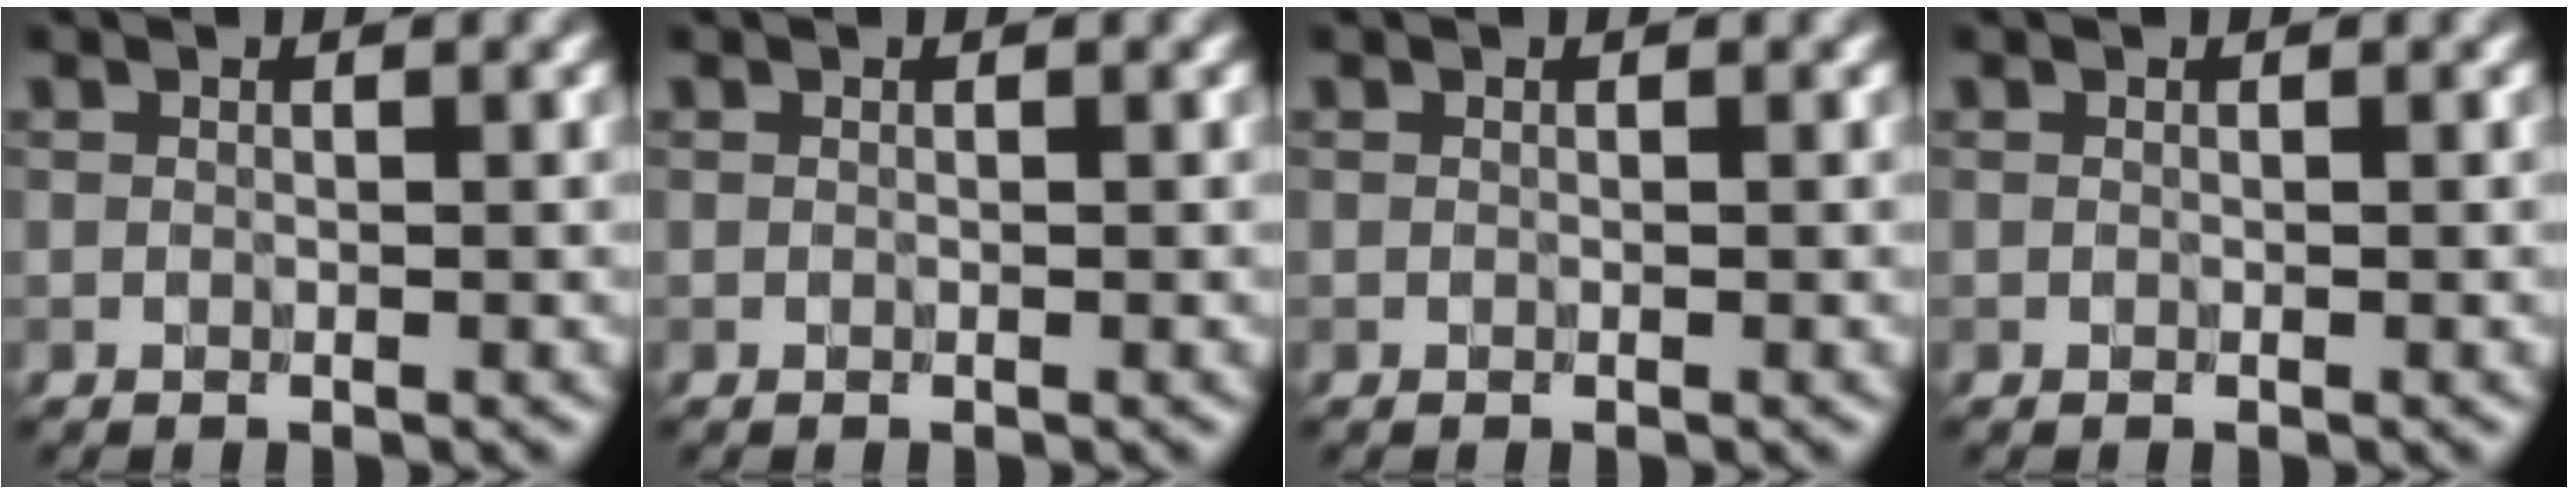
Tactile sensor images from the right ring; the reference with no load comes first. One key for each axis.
{"total": 0.0}
{"total": 0.0}
{"total": 0.0}